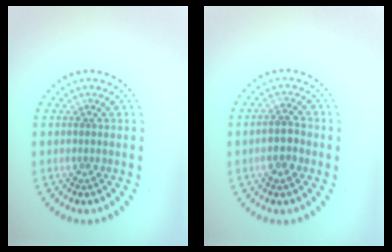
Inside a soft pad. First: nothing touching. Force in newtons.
{"total": 2.5, "press": 2.5, "slide": 0.4}